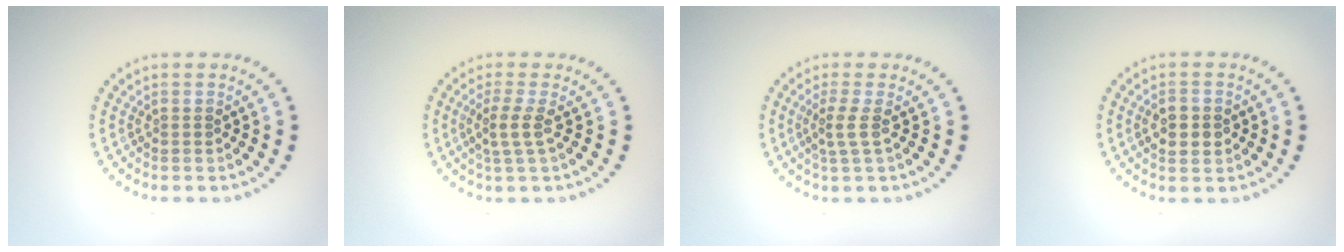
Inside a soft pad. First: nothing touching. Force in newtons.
{"total": 2.1, "press": 1.6, "slide": 1.3}
{"total": 1.7, "press": 1.3, "slide": 1.1}
{"total": 2.9, "press": 2.9, "slide": 0.1}